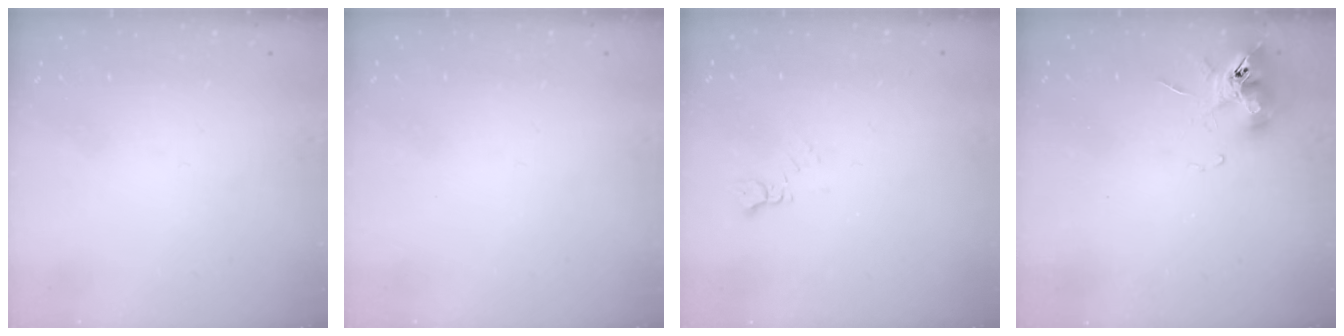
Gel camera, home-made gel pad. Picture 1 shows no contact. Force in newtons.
{"total": 0.0}
{"total": 2.9, "press": 2.9, "slide": 0.5}
{"total": 11.9, "press": 11.8, "slide": 1.7}